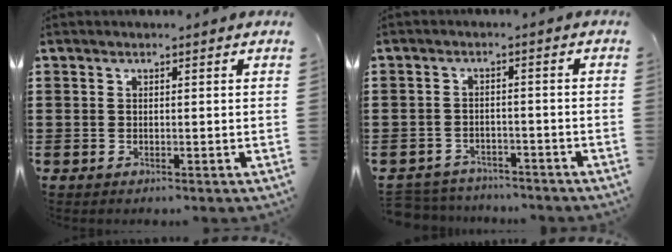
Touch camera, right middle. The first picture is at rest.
{"total": 3.5, "force": [-3.4, 0.6, -0.2], "torque": [-0.003, 0.001, -0.074]}